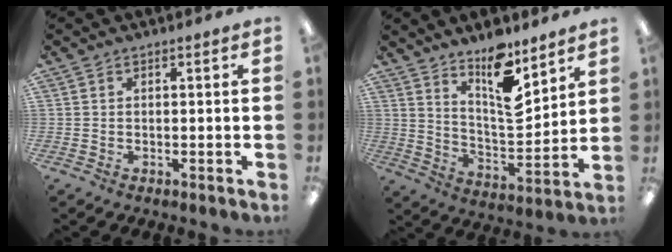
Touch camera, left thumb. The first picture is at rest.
{"total": 13.1, "force": [9.6, 4.2, 7.9], "torque": [-0.121, -0.070, 0.165]}